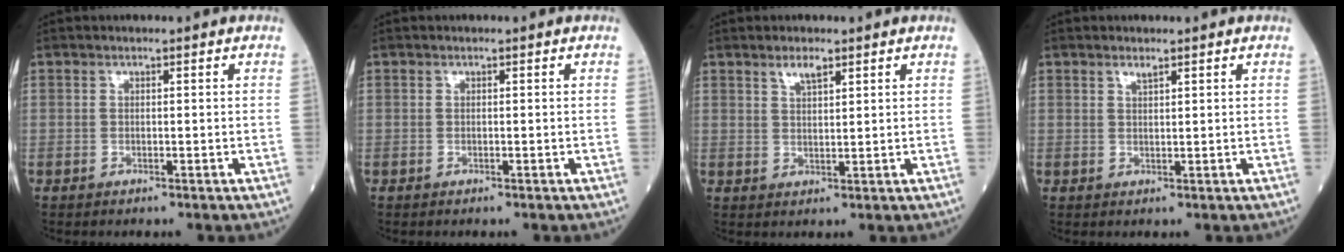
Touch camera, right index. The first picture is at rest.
{"total": 0.0}
{"total": 2.6, "force": [1.8, 0.6, 1.7], "torque": [-0.034, 0.001, 0.036]}
{"total": 1.0, "force": [0.8, 0.0, 0.6], "torque": [-0.013, -0.003, 0.016]}